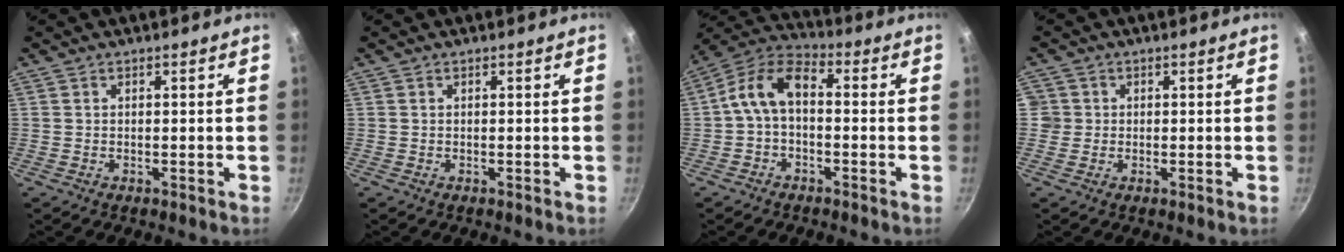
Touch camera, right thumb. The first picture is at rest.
{"total": 0.0}
{"total": 8.8, "force": [-0.9, 5.2, 7.0], "torque": [-0.126, 0.043, -0.031]}
{"total": 2.6, "force": [0.0, 2.6, 0.4], "torque": [0.011, 0.009, -0.005]}